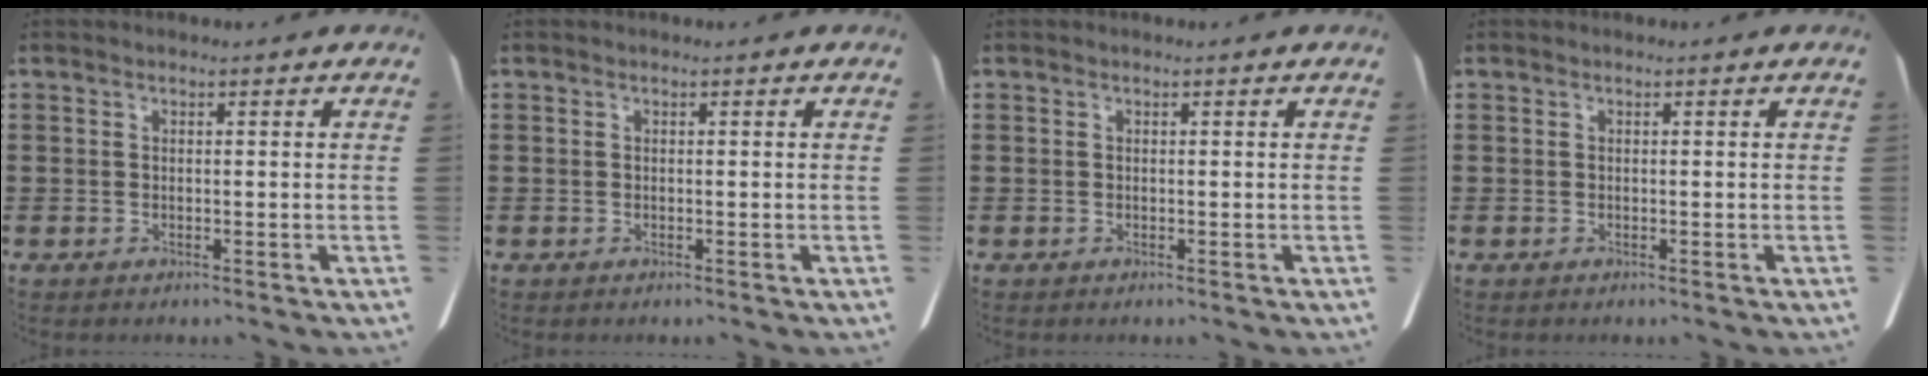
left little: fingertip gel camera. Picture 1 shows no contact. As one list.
[{"total": 0.0}, {"total": 0.0}, {"total": 0.0}]